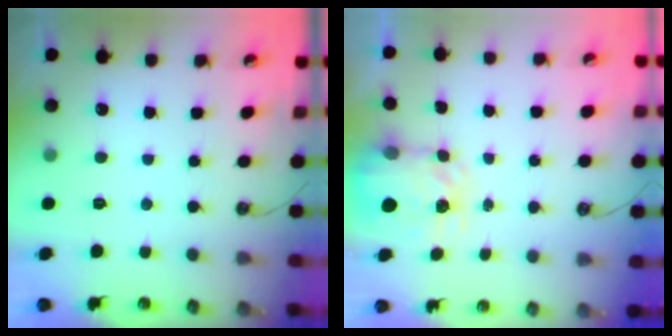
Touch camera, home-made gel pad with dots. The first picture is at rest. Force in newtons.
{"total": 3.9, "press": 3.8, "slide": 0.5}